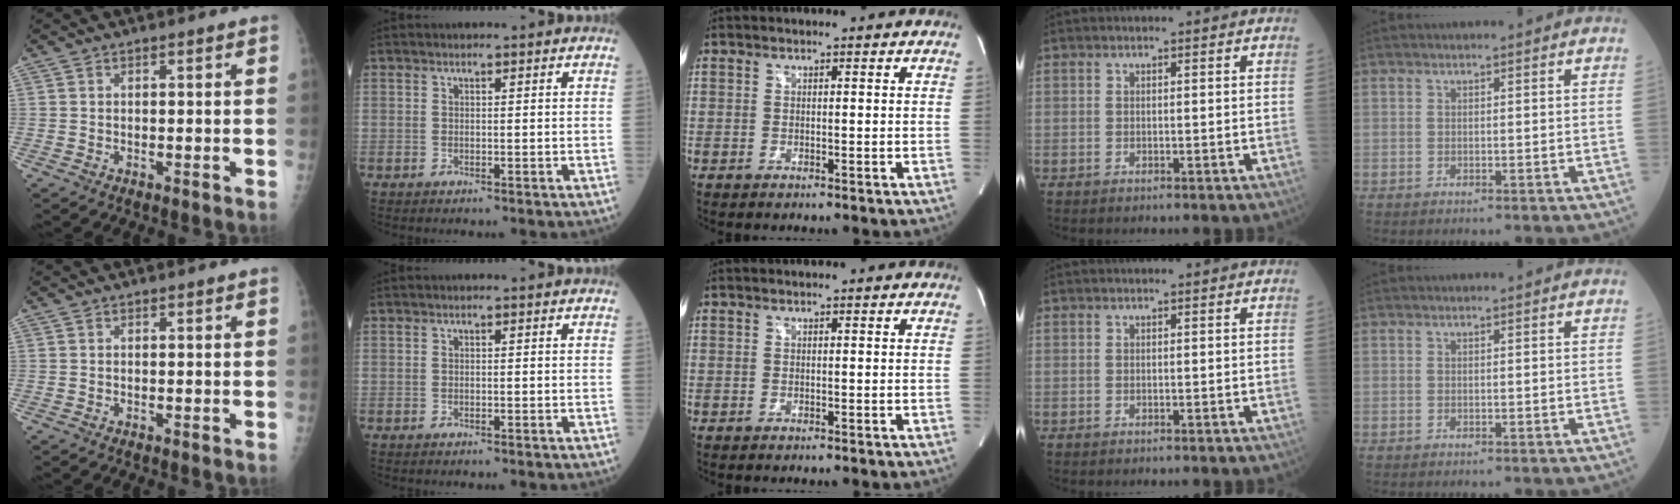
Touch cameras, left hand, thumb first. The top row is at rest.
{}